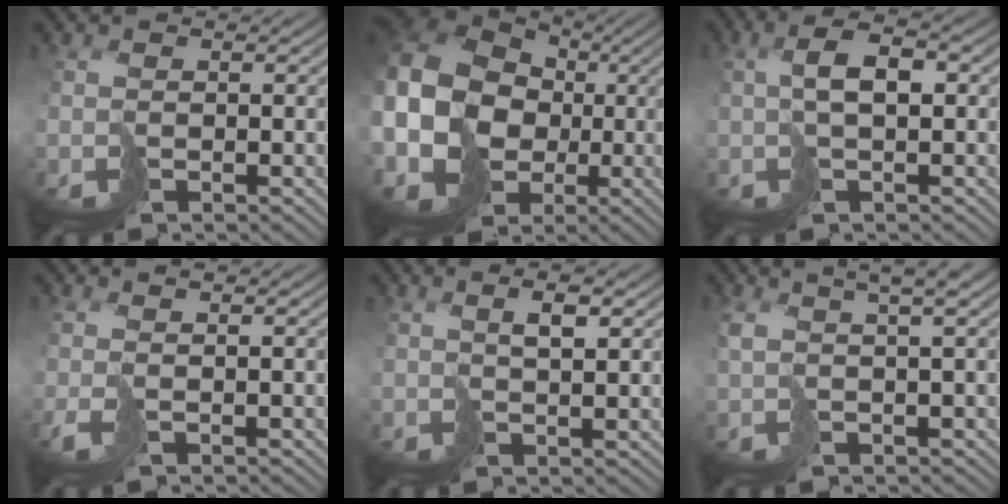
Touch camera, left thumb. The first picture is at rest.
{"total": 18.2, "force": [-2.0, 15.0, 10.1], "torque": [-0.260, -0.007, -0.056]}
{"total": 4.6, "force": [0.7, 1.8, 4.1], "torque": [-0.081, 0.012, 0.009]}
{"total": 2.3, "force": [-0.4, 0.6, 2.2], "torque": [-0.054, 0.001, -0.011]}
{"total": 3.1, "force": [1.7, 0.5, 2.5], "torque": [-0.043, 0.007, 0.033]}
{"total": 5.1, "force": [2.2, 1.2, 4.5], "torque": [-0.067, 0.012, 0.036]}